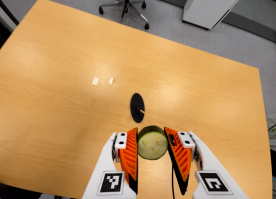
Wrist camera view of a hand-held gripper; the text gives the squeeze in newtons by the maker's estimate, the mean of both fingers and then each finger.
{"total": 12.5, "left": 11.1, "right": 13.9}